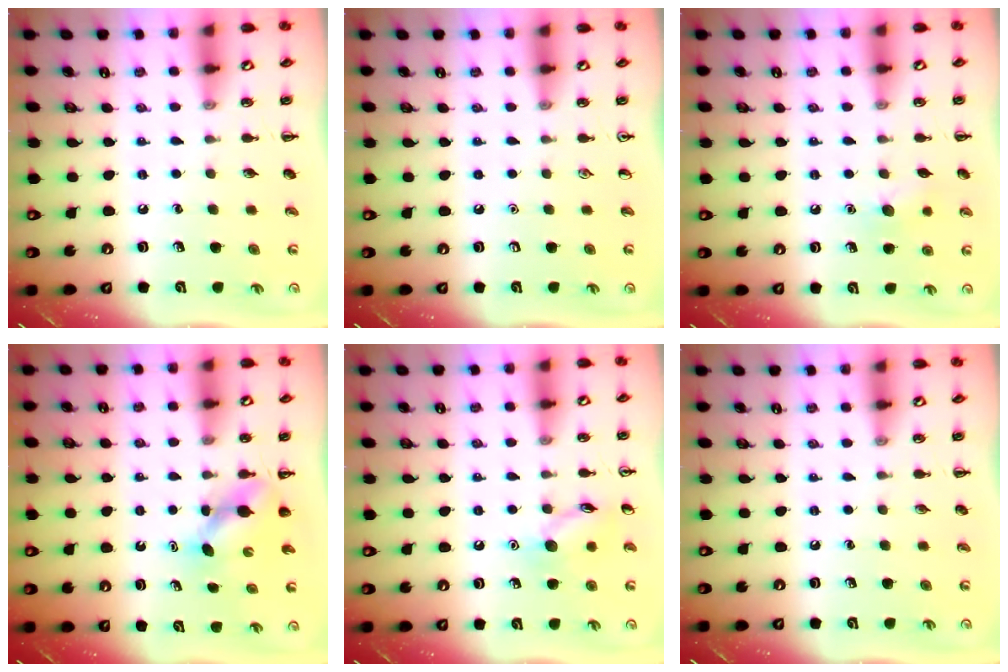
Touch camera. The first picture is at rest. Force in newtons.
{"total": 0.0}
{"total": 8.3, "press": 8.1, "slide": 1.8}
{"total": 4.6, "press": 4.5, "slide": 0.6}
{"total": 8.7, "press": 8.7, "slide": 0.6}
{"total": 0.0}